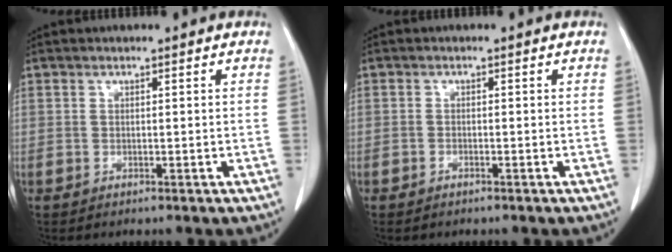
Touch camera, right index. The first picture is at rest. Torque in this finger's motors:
{"motor_torque": [0.25, -0.21, 0.05, 0.00]}